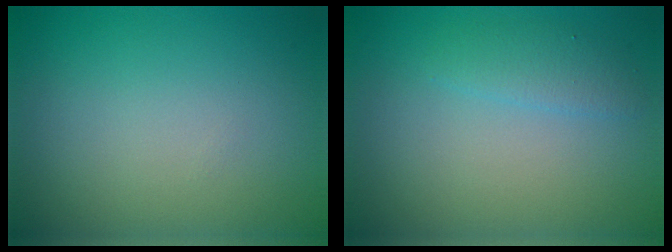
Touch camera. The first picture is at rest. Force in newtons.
{"total": 1.6, "press": 1.6, "slide": 0.1}